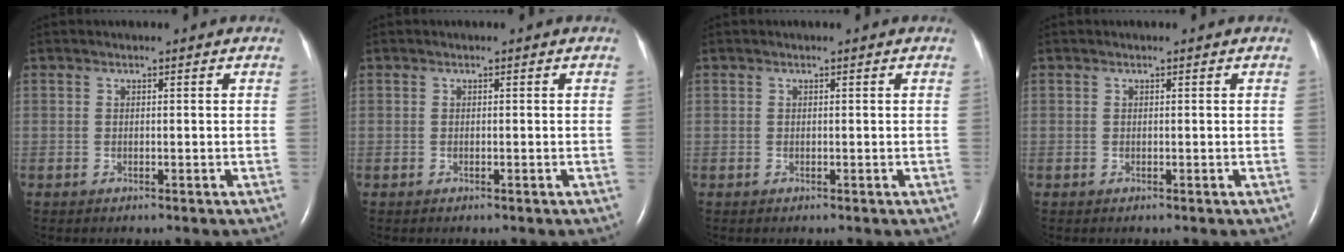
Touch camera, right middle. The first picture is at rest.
{"total": 0.0}
{"total": 0.0}
{"total": 0.0}